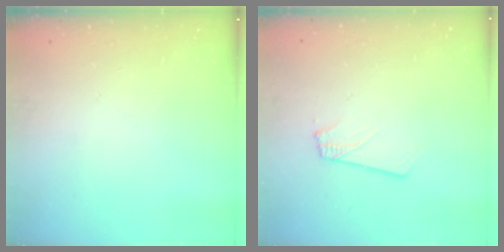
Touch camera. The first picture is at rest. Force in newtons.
{"total": 1.8, "press": 1.8, "slide": 0.1}